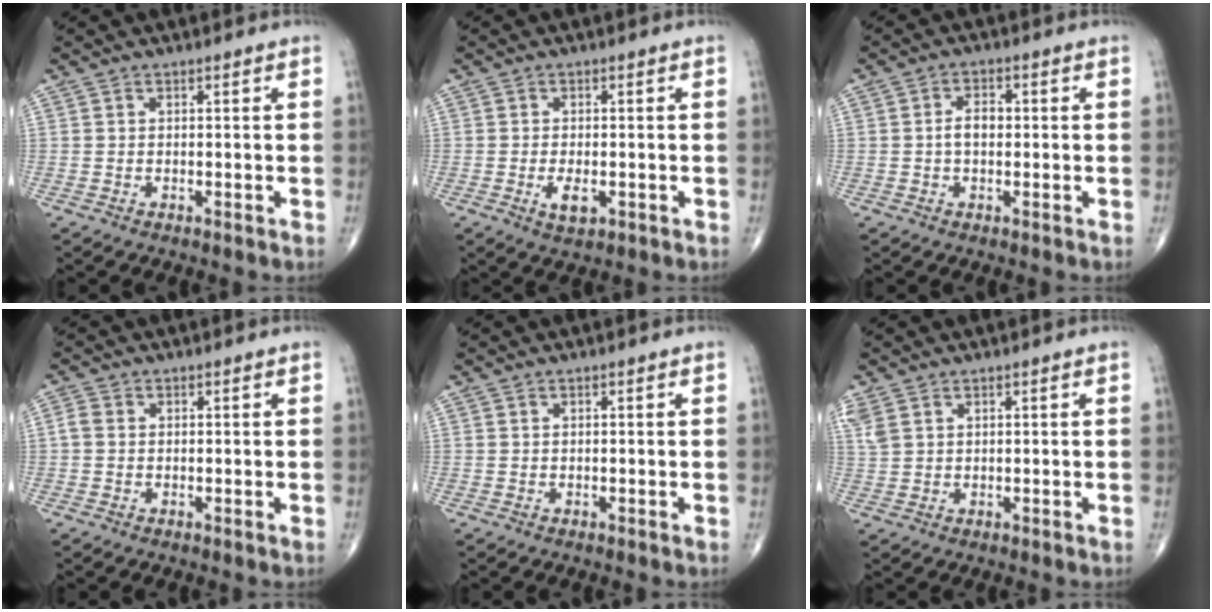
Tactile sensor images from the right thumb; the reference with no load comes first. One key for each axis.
{"total": 3.5, "fx": -1.0, "fy": 1.7, "fz": 2.9, "tx": -0.052, "ty": -0.004, "tz": -0.014}
{"total": 3.4, "fx": -0.1, "fy": 2.1, "fz": 2.7, "tx": -0.045, "ty": 0.011, "tz": -0.007}
{"total": 1.7, "fx": 0.0, "fy": 1.4, "fz": 1.0, "tx": -0.022, "ty": 0.003, "tz": -0.004}
{"total": 0.0}
{"total": 2.8, "fx": 1.6, "fy": 1.6, "fz": 1.7, "tx": -0.049, "ty": 0.008, "tz": 0.044}